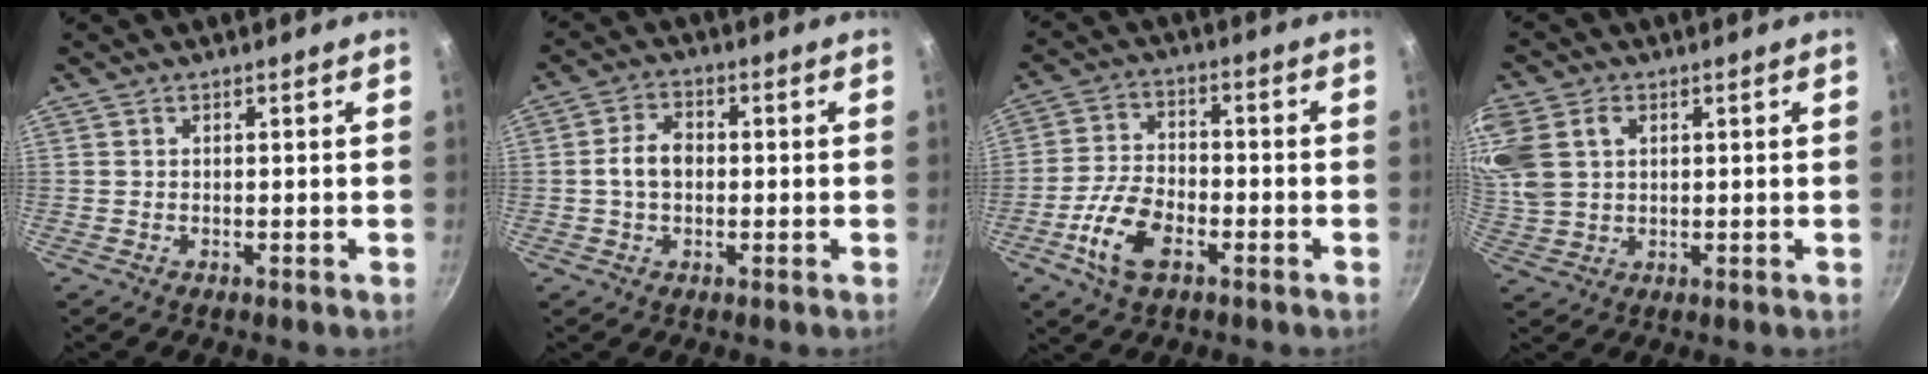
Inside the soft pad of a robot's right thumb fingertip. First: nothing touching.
{"total": 5.6, "force": [-0.2, 3.9, 4.1], "torque": [-0.064, 0.017, -0.008]}
{"total": 10.6, "force": [-4.3, 5.6, 7.8], "torque": [-0.149, 0.023, -0.085]}
{"total": 13.4, "force": [4.2, 10.0, 8.0], "torque": [-0.191, 0.019, 0.087]}